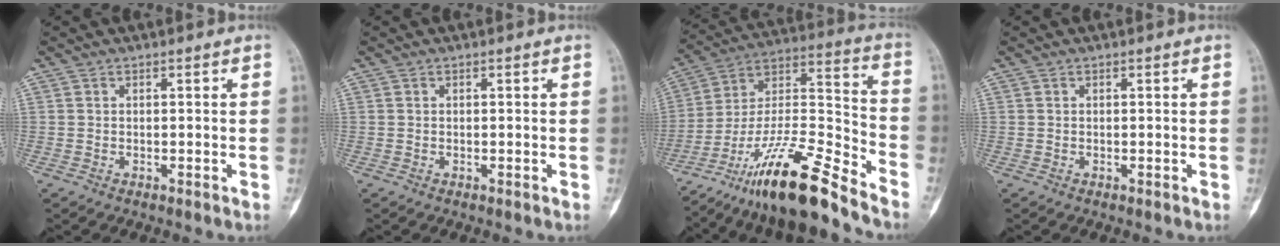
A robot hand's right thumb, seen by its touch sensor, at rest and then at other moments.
{"total": 0.0}
{"total": 21.2, "force": [-16.1, 3.1, 13.4], "torque": [-0.257, 0.078, -0.292]}
{"total": 0.0}